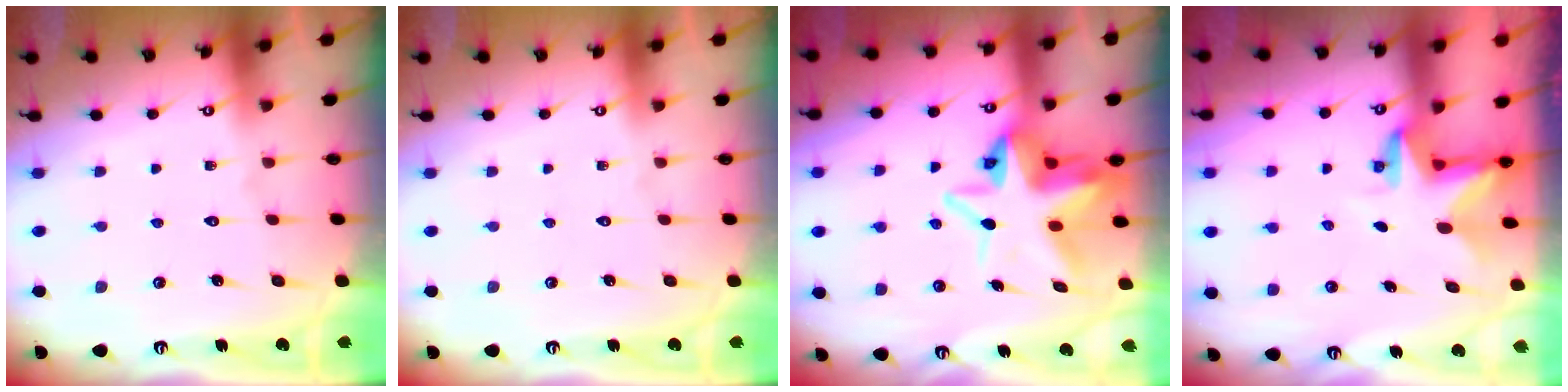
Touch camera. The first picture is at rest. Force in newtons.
{"total": 0.0}
{"total": 11.0, "press": 10.8, "slide": 2.1}
{"total": 2.8, "press": 2.8, "slide": 0.2}